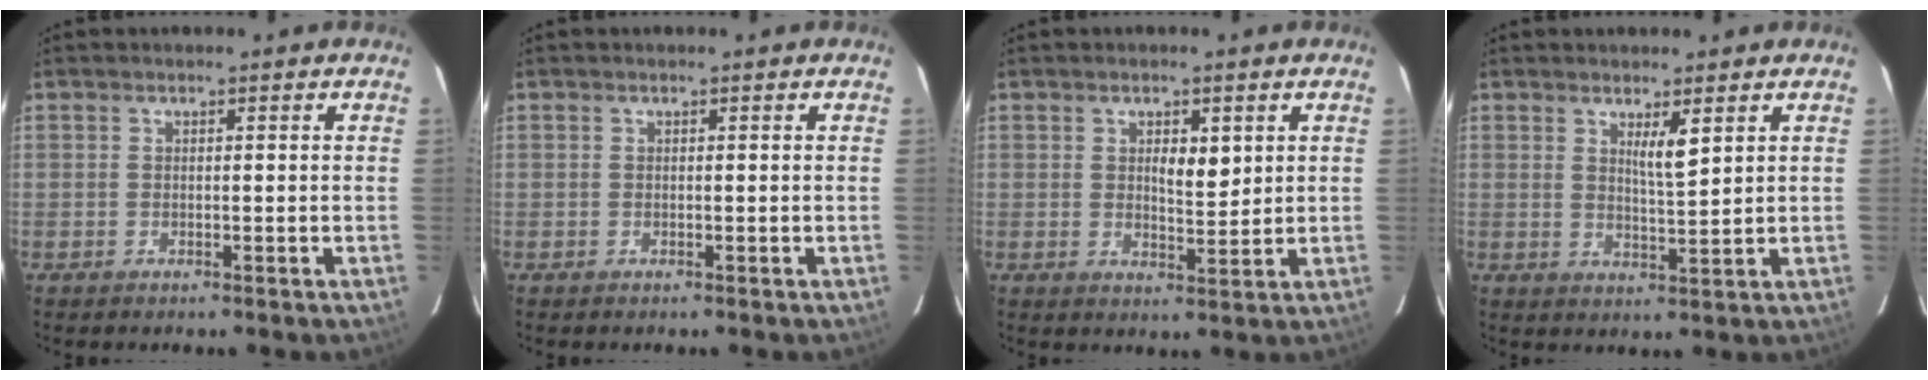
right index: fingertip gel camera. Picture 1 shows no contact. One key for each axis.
{"total": 0.0}
{"total": 3.9, "fx": 1.3, "fy": 1.5, "fz": 3.3, "tx": -0.051, "ty": -0.004, "tz": 0.022}
{"total": 3.5, "fx": 1.9, "fy": 0.1, "fz": 2.9, "tx": -0.053, "ty": -0.010, "tz": 0.036}